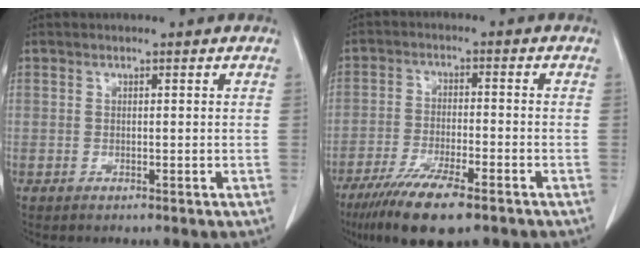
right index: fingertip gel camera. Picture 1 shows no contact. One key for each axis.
{"total": 11.0, "fx": -7.6, "fy": 1.7, "fz": 7.8, "tx": -0.135, "ty": -0.025, "tz": -0.123}